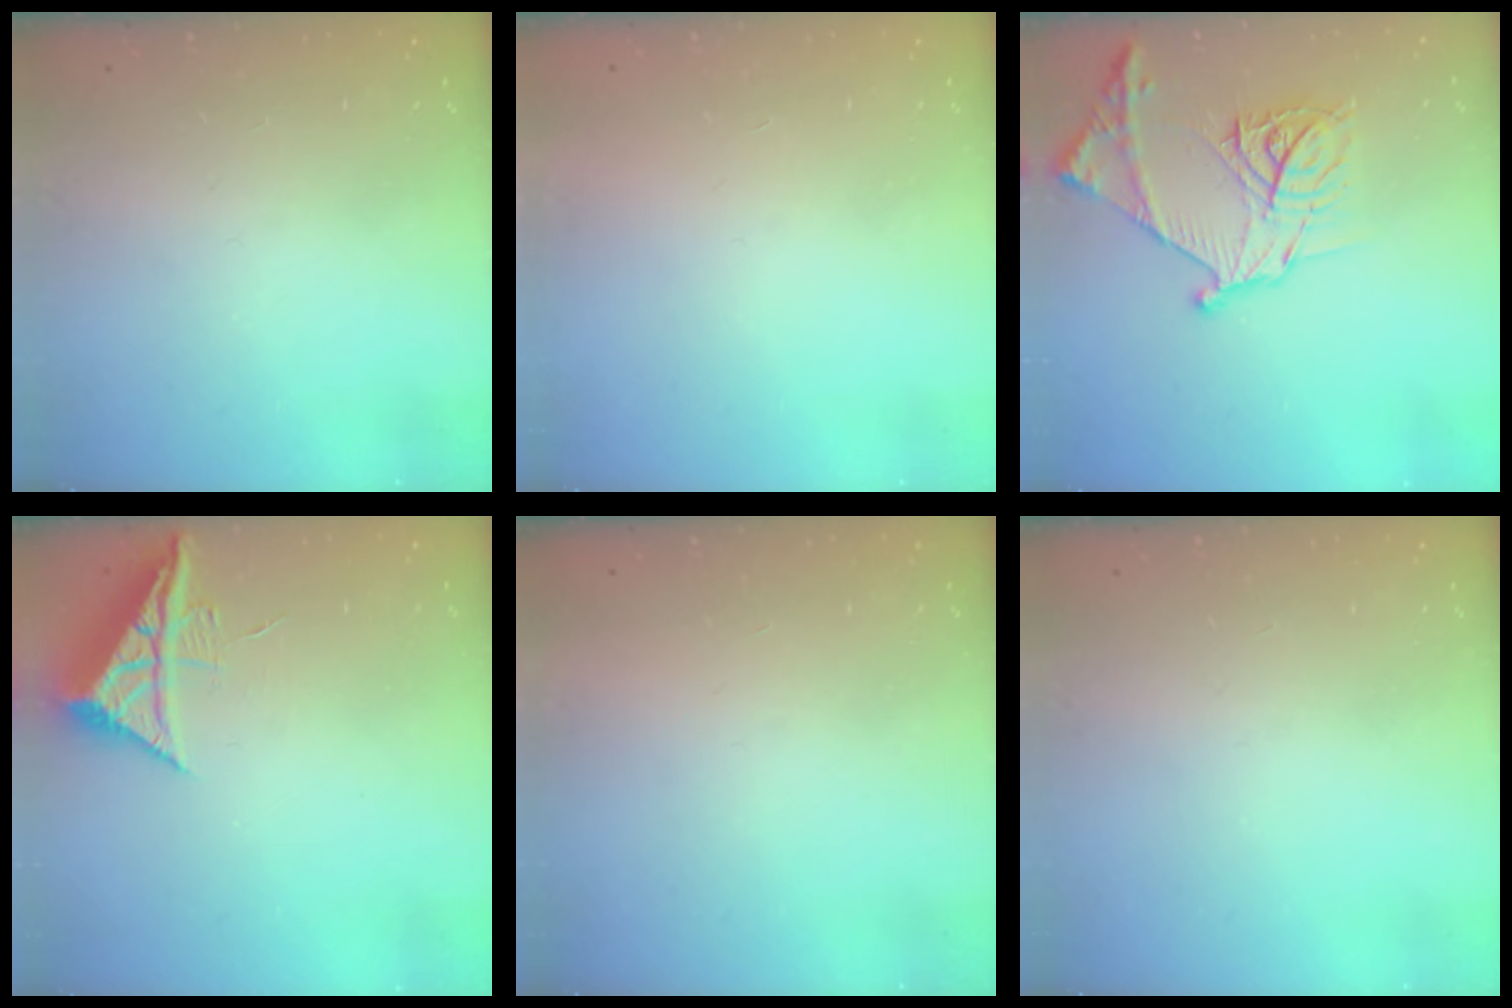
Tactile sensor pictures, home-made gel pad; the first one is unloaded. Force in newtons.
{"total": 1.6, "press": 1.6, "slide": 0.1}
{"total": 18.4, "press": 18.3, "slide": 1.9}
{"total": 7.7, "press": 7.7, "slide": 0.4}
{"total": 1.5, "press": 1.5, "slide": 0.1}
{"total": 0.0}